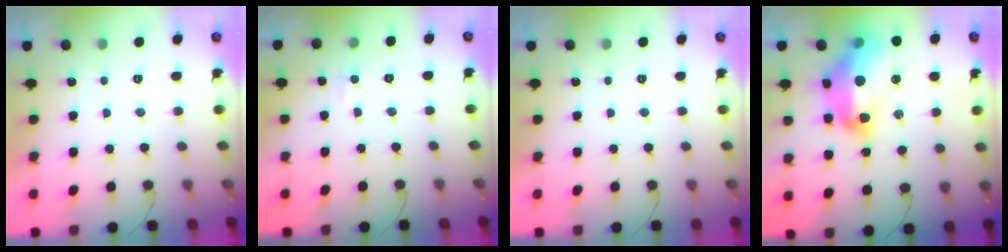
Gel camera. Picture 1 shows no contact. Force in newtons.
{"total": 4.2, "press": 4.2, "slide": 0.5}
{"total": 0.0}
{"total": 20.7, "press": 20.6, "slide": 1.6}